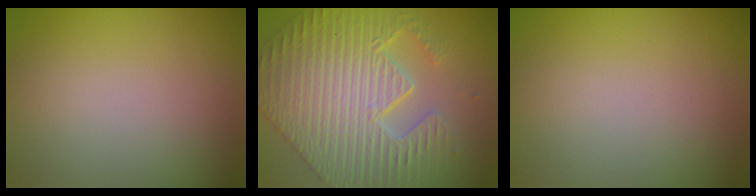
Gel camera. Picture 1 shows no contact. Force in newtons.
{"total": 6.7, "press": 5.7, "slide": 3.6}
{"total": 0.0}